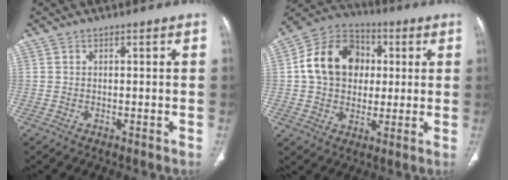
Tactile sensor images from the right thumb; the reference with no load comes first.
{"total": 15.7, "force": [2.1, 12.5, 9.3], "torque": [-0.137, 0.019, 0.029]}